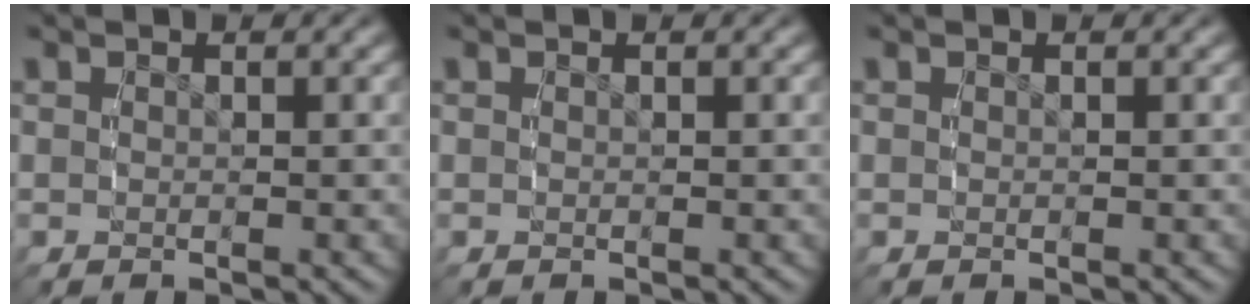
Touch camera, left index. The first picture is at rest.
{"total": 0.0}
{"total": 0.0}